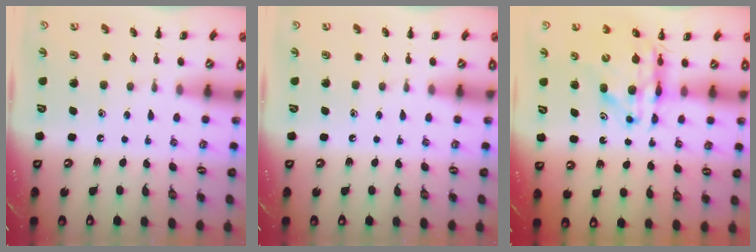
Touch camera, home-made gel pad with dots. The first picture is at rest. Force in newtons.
{"total": 0.0}
{"total": 11.0, "press": 10.4, "slide": 3.5}